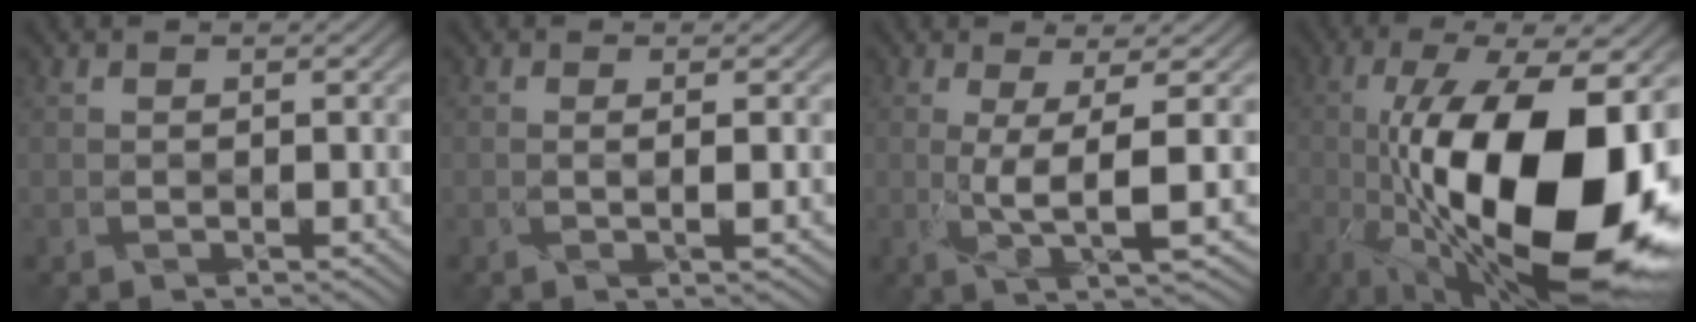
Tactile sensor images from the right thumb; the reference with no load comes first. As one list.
[{"total": 0.9, "force": [-0.1, -0.1, 0.9], "torque": [-0.008, 0.008, -0.007]}, {"total": 4.3, "force": [-0.4, 0.3, 4.2], "torque": [-0.082, 0.006, -0.004]}, {"total": 19.0, "force": [-4.4, 8.3, 16.5], "torque": [-0.299, -0.018, -0.078]}]